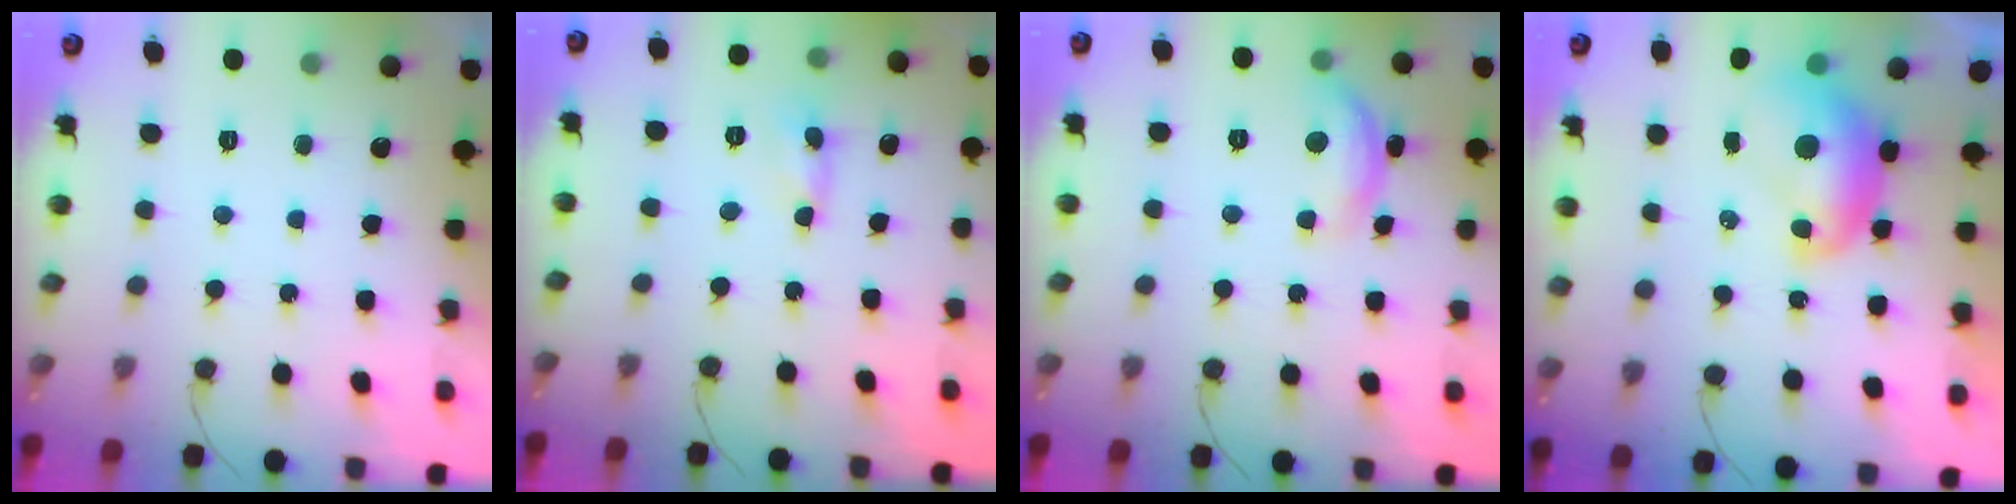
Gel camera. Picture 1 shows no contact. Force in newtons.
{"total": 0.0}
{"total": 10.3, "press": 10.3, "slide": 0.5}
{"total": 9.1, "press": 9.1, "slide": 0.8}